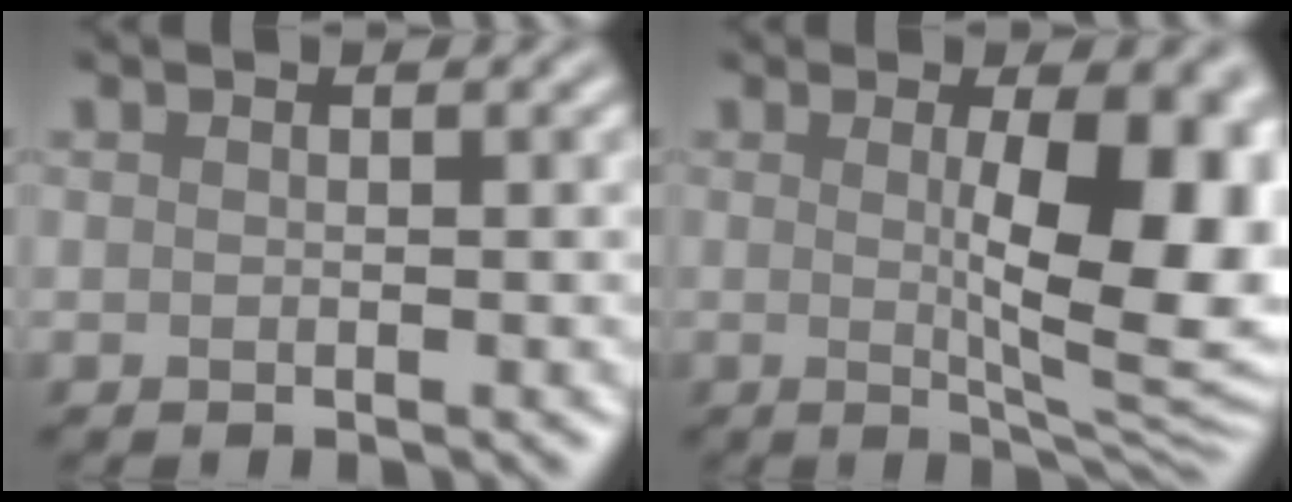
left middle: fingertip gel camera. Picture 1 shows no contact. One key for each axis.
{"total": 10.4, "fx": 0.8, "fy": 2.9, "fz": 10.0, "tx": -0.127, "ty": -0.008, "tz": 0.018}